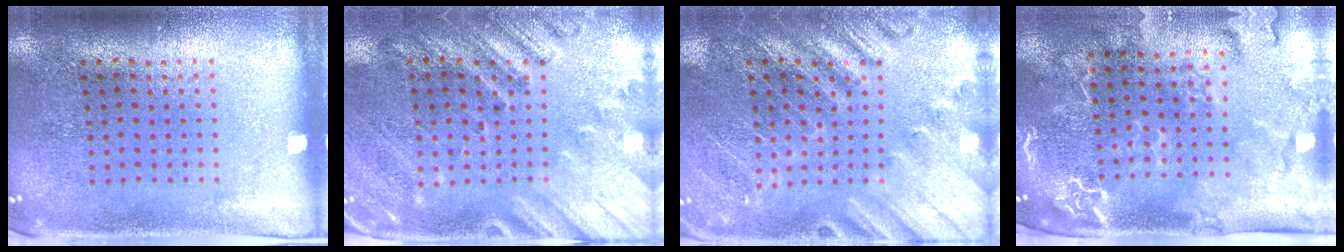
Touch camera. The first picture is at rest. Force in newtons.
{"total": 2.5, "press": 2.0, "slide": 1.5}
{"total": 2.4, "press": 2.4, "slide": 0.3}
{"total": 2.8, "press": 2.5, "slide": 1.4}